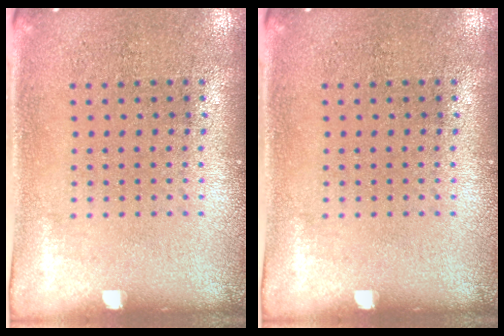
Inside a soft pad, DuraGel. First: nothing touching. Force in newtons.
{"total": 0.0}